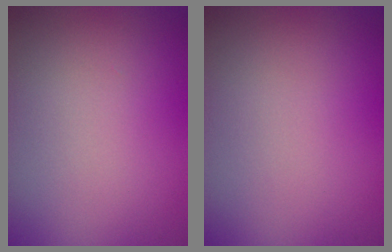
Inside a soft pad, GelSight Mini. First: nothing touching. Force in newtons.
{"total": 0.0}